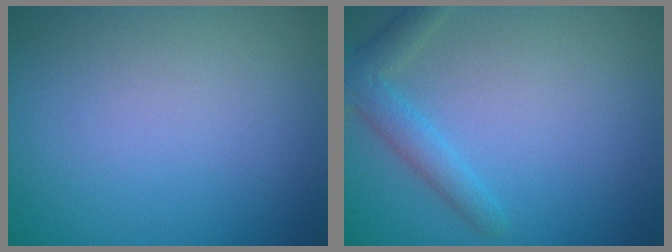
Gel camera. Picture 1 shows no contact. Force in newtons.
{"total": 2.8, "press": 2.8, "slide": 0.0}